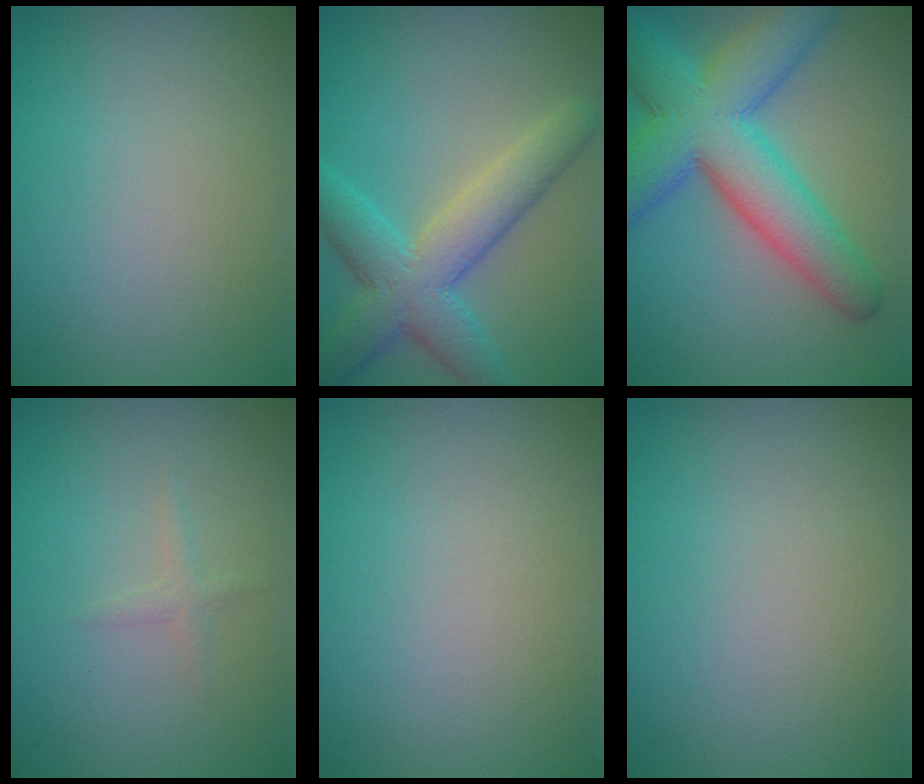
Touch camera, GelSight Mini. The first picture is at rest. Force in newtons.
{"total": 6.4, "press": 6.4, "slide": 0.1}
{"total": 10.0, "press": 10.0, "slide": 0.2}
{"total": 0.8, "press": 0.8, "slide": 0.1}
{"total": 0.0}
{"total": 0.0}